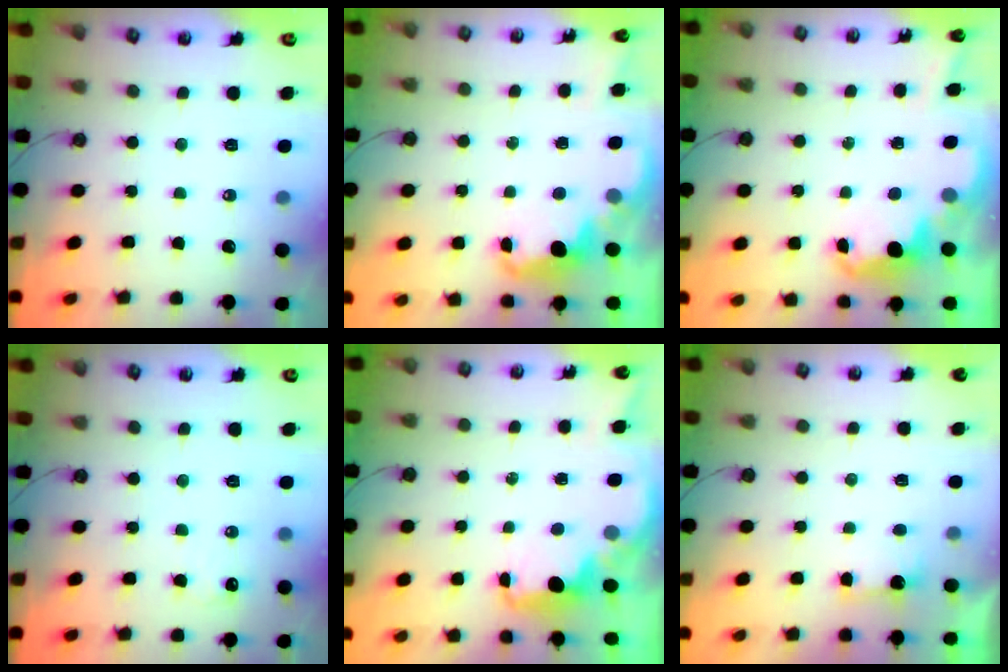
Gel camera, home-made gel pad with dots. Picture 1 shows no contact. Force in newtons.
{"total": 2.6, "press": 2.6, "slide": 0.6}
{"total": 2.5, "press": 2.4, "slide": 0.6}
{"total": 6.6, "press": 6.5, "slide": 1.4}
{"total": 2.1, "press": 2.0, "slide": 0.8}
{"total": 1.6, "press": 1.4, "slide": 0.9}